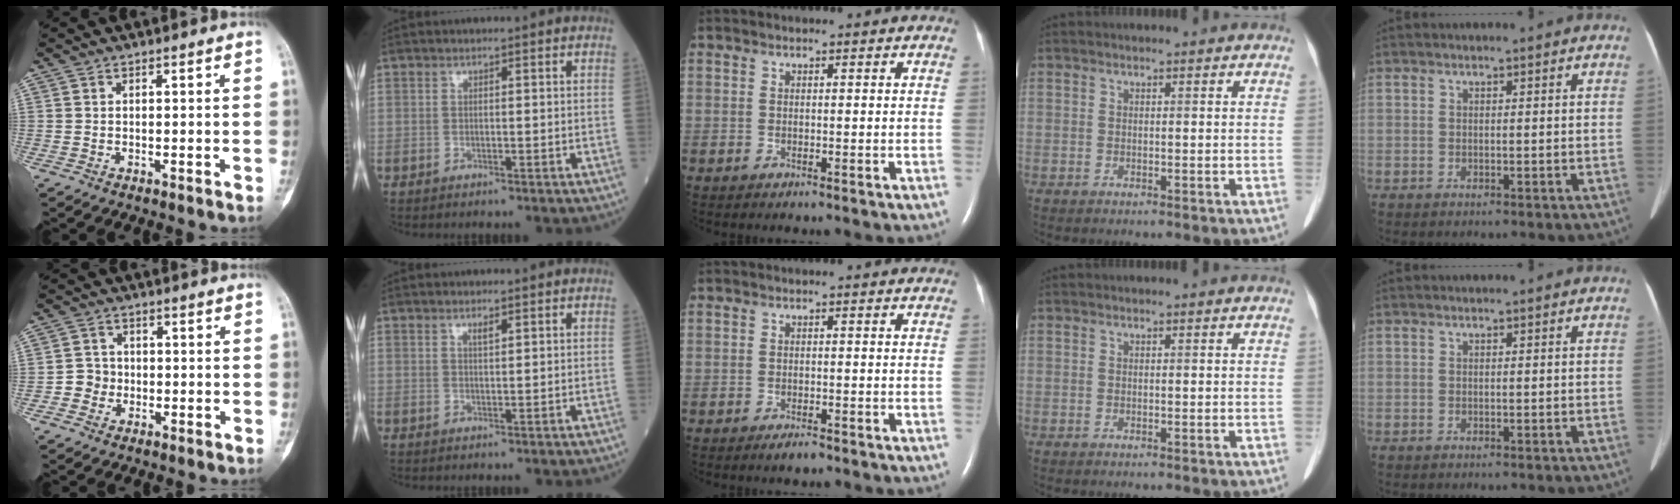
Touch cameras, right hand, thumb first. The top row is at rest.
{"thumb": {"total": 3.4, "force": [-1.0, 3.2, 0.7], "torque": [0.009, 0.011, -0.026]}, "index": {"total": 1.1, "force": [0.7, 0.2, 0.8], "torque": [-0.016, -0.002, 0.013]}, "middle": {"total": 1.5, "force": [-1.2, 0.4, 0.9], "torque": [-0.020, -0.003, -0.016]}}